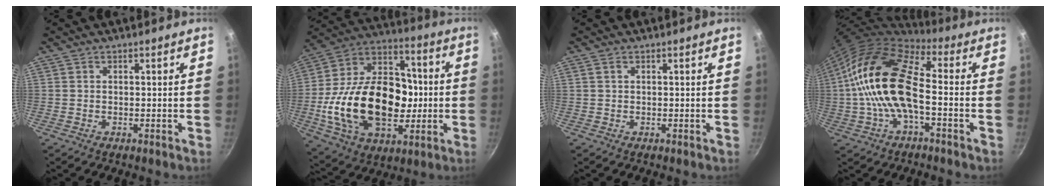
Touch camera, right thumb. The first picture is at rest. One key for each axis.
{"total": 29.5, "fx": -3.3, "fy": 19.7, "fz": 21.7, "tx": -0.353, "ty": 0.039, "tz": -0.053}
{"total": 0.6, "fx": 0.2, "fy": 0.4, "fz": 0.4, "tx": -0.009, "ty": 0.003, "tz": 0.005}
{"total": 16.8, "fx": -1.1, "fy": 7.7, "fz": 14.9, "tx": -0.268, "ty": 0.033, "tz": -0.035}